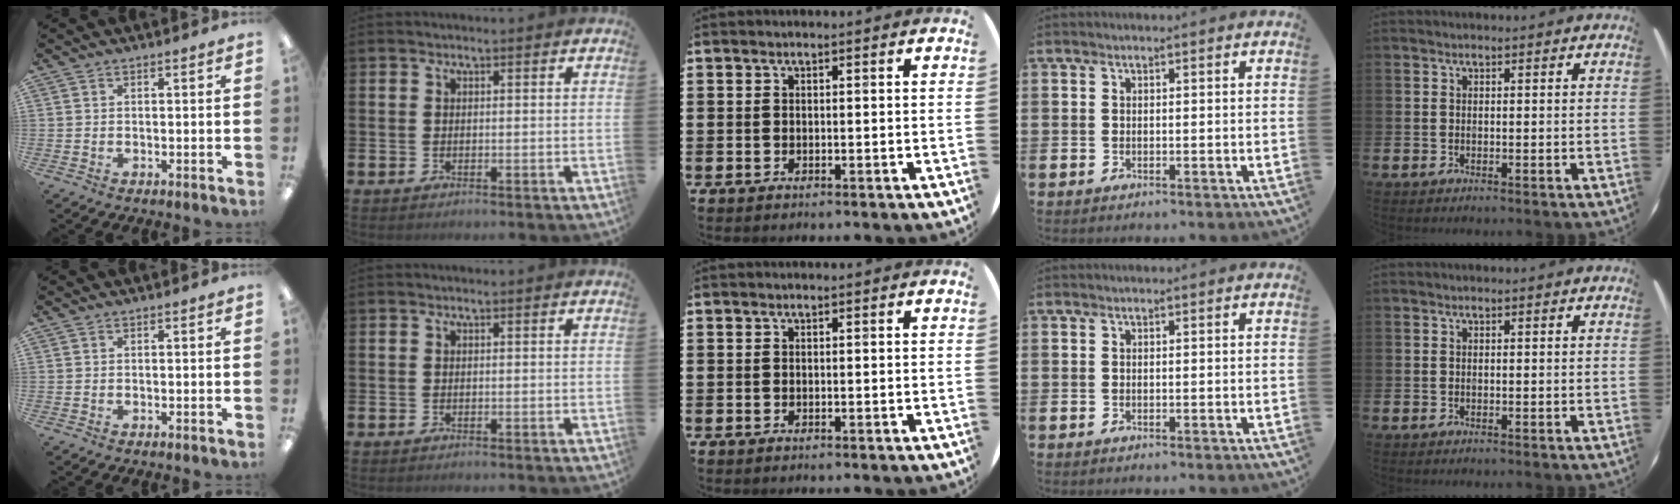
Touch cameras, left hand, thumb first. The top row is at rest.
{}